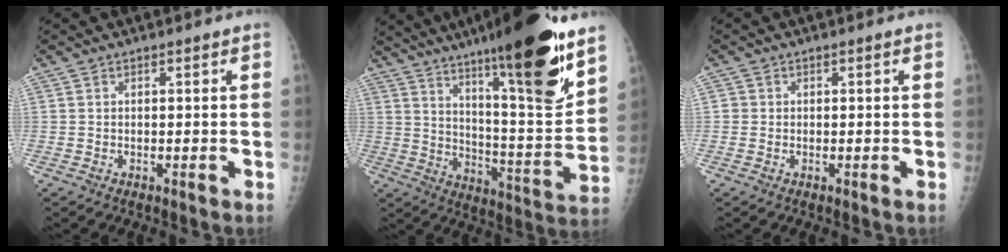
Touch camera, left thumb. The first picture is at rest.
{"total": 23.6, "force": [15.2, 3.5, 17.6], "torque": [-0.247, -0.079, 0.245]}
{"total": 1.0, "force": [0.0, 1.0, 0.1], "torque": [0.005, 0.004, -0.002]}